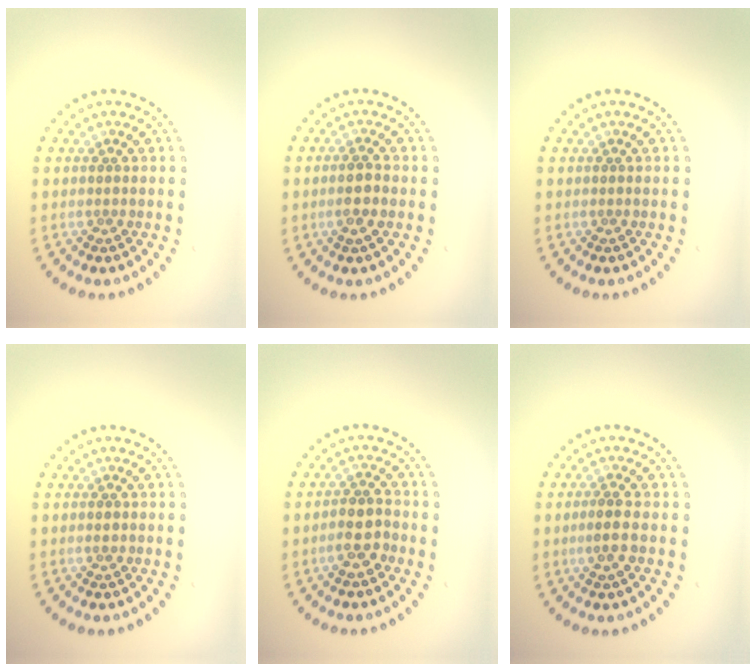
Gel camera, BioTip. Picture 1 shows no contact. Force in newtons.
{"total": 1.5, "press": 1.4, "slide": 0.4}
{"total": 0.0}
{"total": 0.7, "press": 0.7, "slide": 0.1}
{"total": 2.5, "press": 2.3, "slide": 1.0}
{"total": 1.8, "press": 1.6, "slide": 0.7}